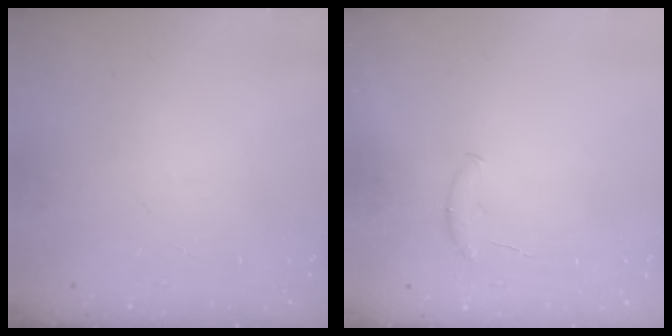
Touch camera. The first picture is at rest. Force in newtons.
{"total": 4.7, "press": 4.6, "slide": 0.7}